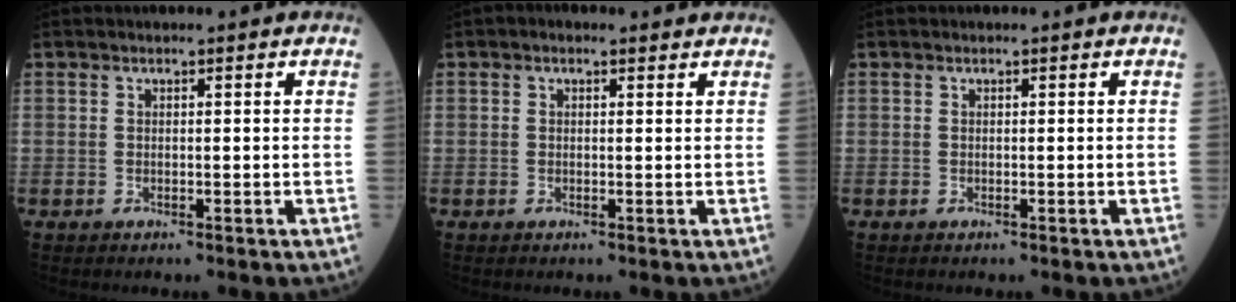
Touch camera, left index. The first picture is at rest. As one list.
[{"total": 1.7, "force": [1.1, 0.8, 1.0], "torque": [-0.019, 0.015, 0.012]}, {"total": 0.0}]